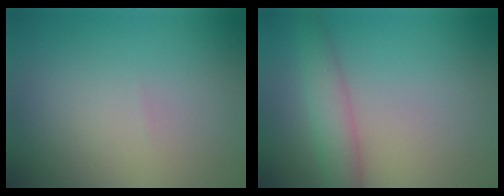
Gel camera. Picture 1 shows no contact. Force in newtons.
{"total": 3.2, "press": 3.1, "slide": 0.2}